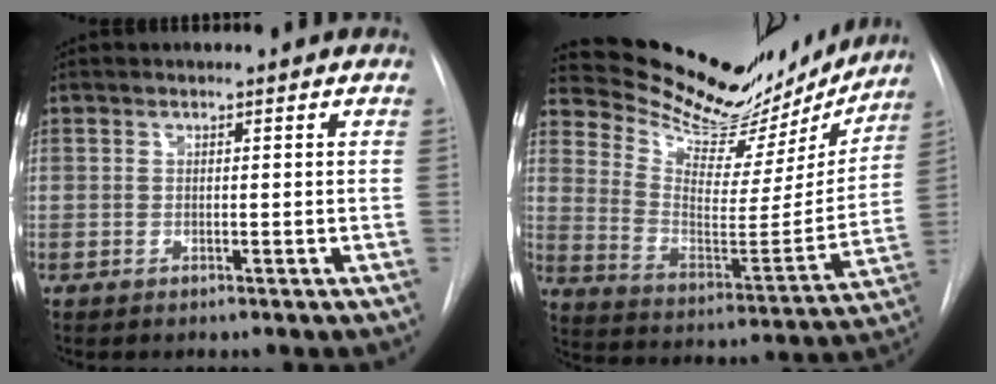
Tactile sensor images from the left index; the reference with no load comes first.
{"total": 22.3, "force": [20.5, 6.1, 6.5], "torque": [-0.097, -0.042, 0.289]}